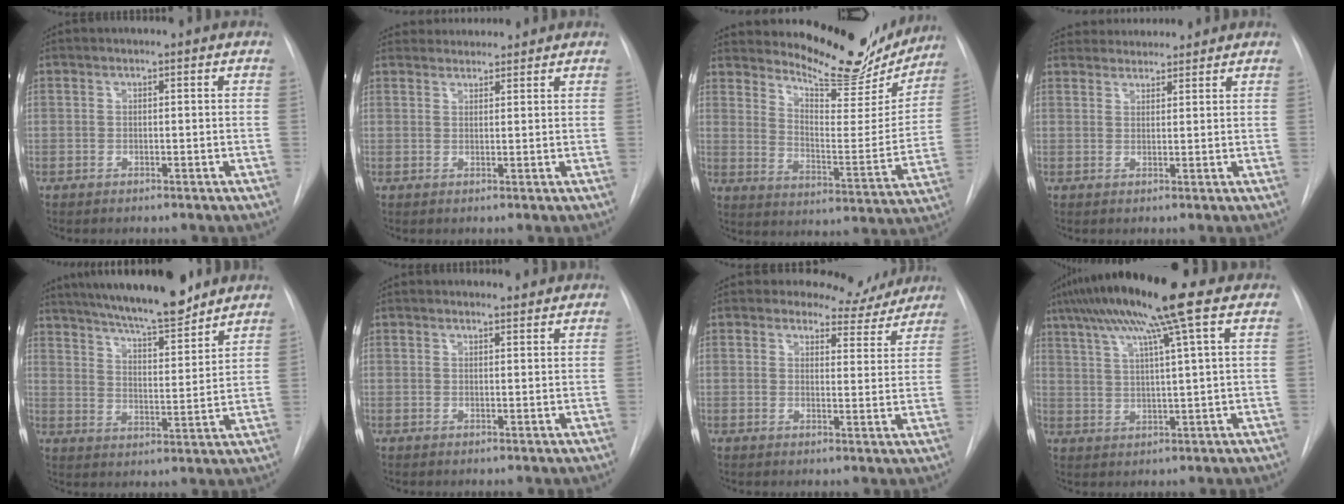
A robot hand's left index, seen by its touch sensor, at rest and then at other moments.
{"total": 5.3, "force": [5.2, 1.0, 0.4], "torque": [-0.006, 0.033, 0.077]}
{"total": 19.2, "force": [17.4, 5.0, 6.3], "torque": [-0.087, -0.047, 0.232]}
{"total": 7.1, "force": [6.9, 1.4, 0.8], "torque": [-0.013, 0.031, 0.103]}
{"total": 16.9, "force": [14.5, 2.2, 8.4], "torque": [-0.142, 0.004, 0.225]}
{"total": 1.9, "force": [1.9, 0.4, 0.0], "torque": [-0.007, -0.001, 0.022]}
{"total": 6.8, "force": [6.3, 2.5, -0.4], "torque": [0.020, -0.021, 0.064]}
{"total": 14.1, "force": [8.8, -1.3, 10.9], "torque": [-0.185, 0.028, 0.140]}